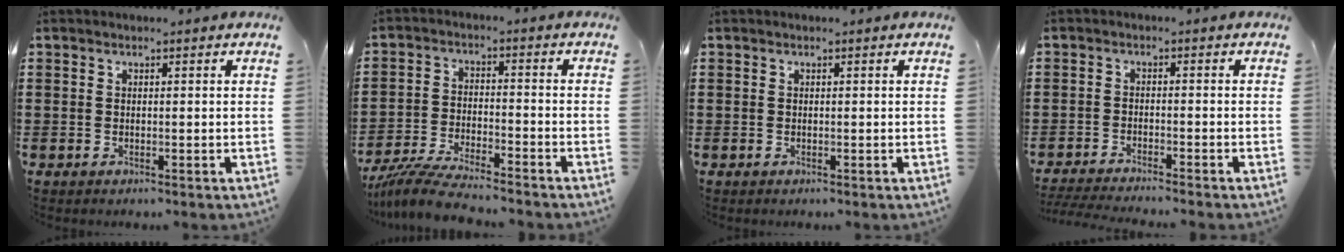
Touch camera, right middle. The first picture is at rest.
{"total": 7.0, "force": [-6.5, 0.4, 2.4], "torque": [-0.058, -0.002, -0.129]}
{"total": 0.0}
{"total": 3.1, "force": [-3.0, -0.4, 0.6], "torque": [-0.018, -0.005, -0.063]}